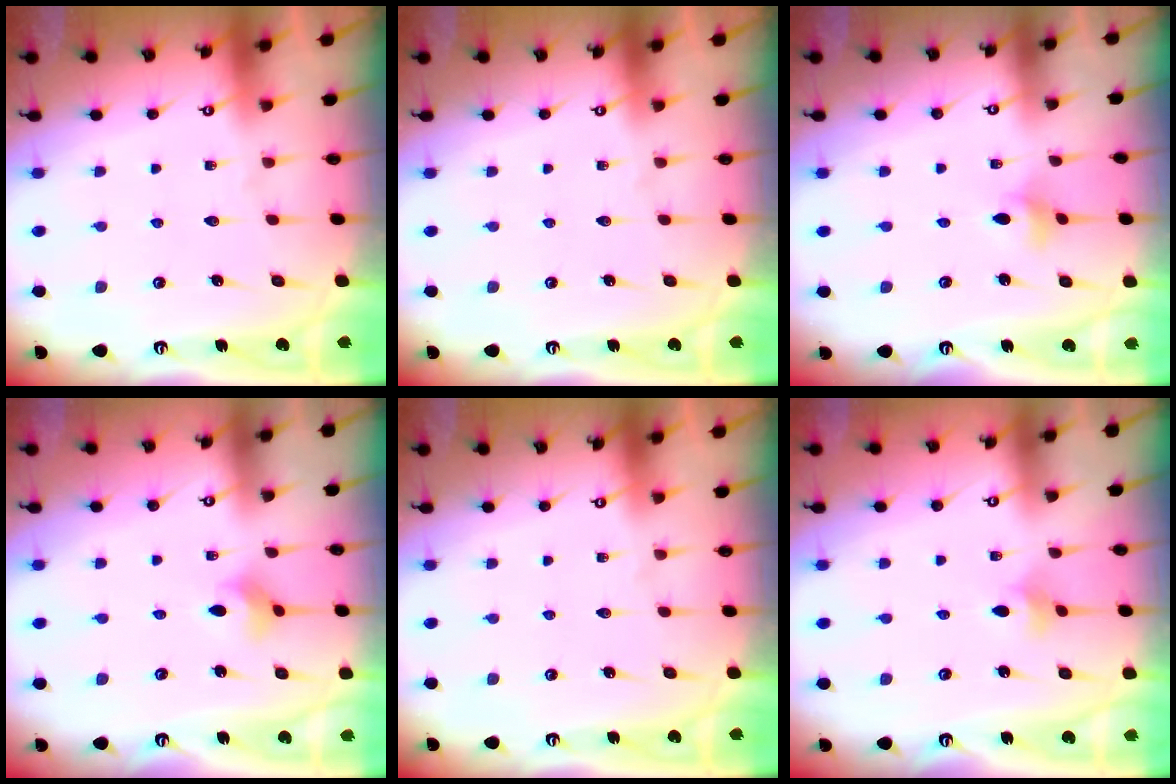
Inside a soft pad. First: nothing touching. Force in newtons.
{"total": 0.0}
{"total": 2.8, "press": 2.8, "slide": 0.4}
{"total": 2.9, "press": 2.9, "slide": 0.4}
{"total": 0.0}
{"total": 3.1, "press": 3.1, "slide": 0.6}